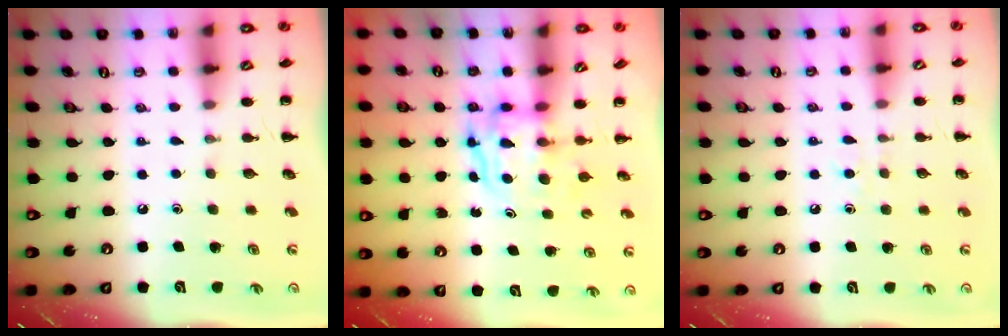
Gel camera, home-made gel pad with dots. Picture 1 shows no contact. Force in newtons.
{"total": 3.8, "press": 3.8, "slide": 0.4}
{"total": 2.9, "press": 2.7, "slide": 1.1}